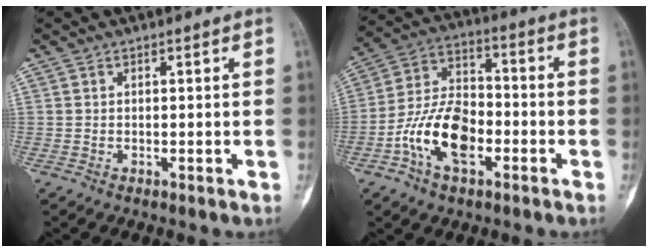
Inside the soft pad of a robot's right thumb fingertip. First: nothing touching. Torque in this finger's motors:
{"motor_torque": [0.94, 0.69, 1.13, -0.67, 0.15]}